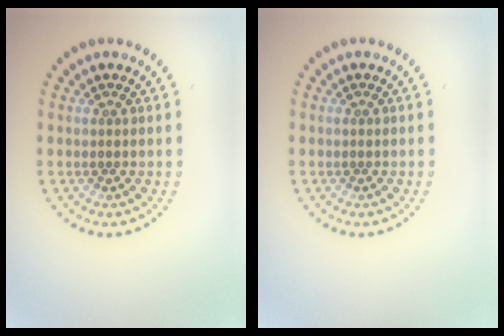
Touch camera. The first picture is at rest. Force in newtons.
{"total": 0.0}